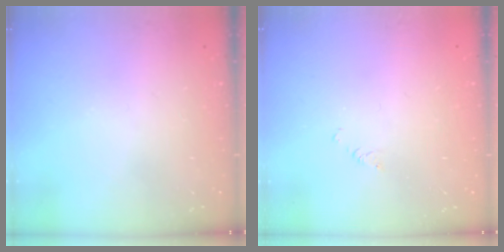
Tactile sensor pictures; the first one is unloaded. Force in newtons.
{"total": 1.2, "press": 1.2, "slide": 0.2}